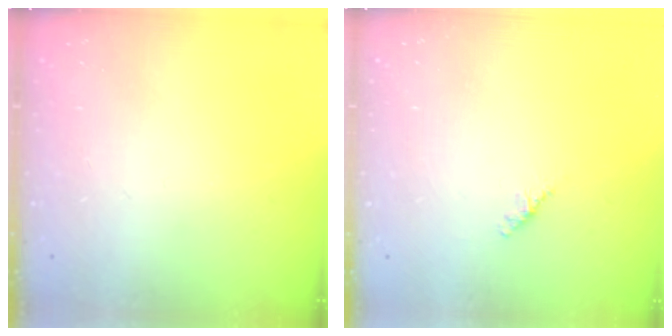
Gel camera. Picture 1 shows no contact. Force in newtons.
{"total": 1.8, "press": 1.7, "slide": 0.6}